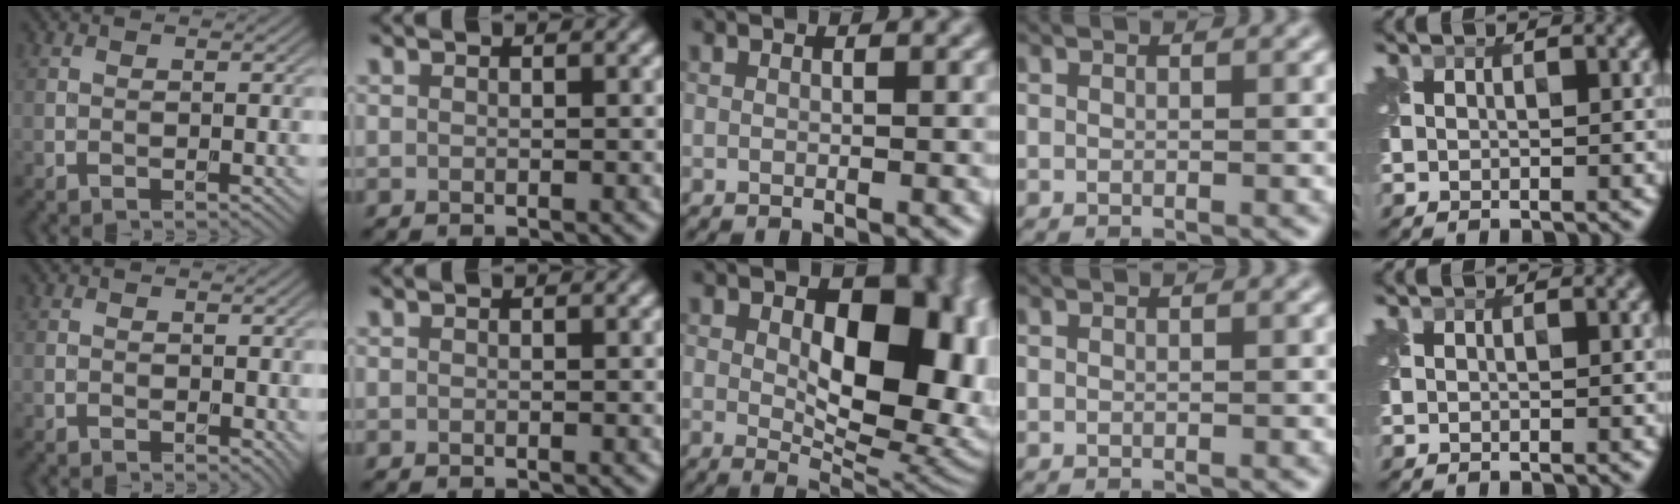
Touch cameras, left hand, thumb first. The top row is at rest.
{"thumb": {"total": 1.2, "force": [0.2, 0.8, 0.8], "torque": [-0.009, -0.004, 0.006]}, "middle": {"total": 12.0, "force": [1.6, 6.9, 9.6], "torque": [-0.113, -0.008, 0.031]}}